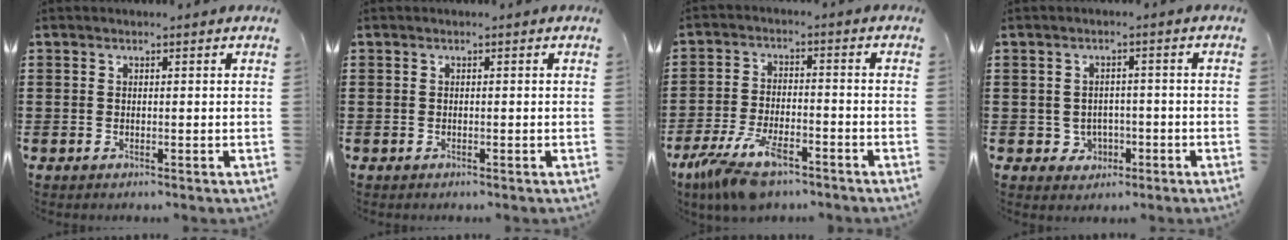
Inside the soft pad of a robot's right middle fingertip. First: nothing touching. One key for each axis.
{"total": 0.0}
{"total": 8.8, "fx": -5.9, "fy": 2.9, "fz": 5.8, "tx": -0.128, "ty": -0.003, "tz": -0.112}
{"total": 2.4, "fx": -0.9, "fy": 2.1, "fz": 0.8, "tx": -0.024, "ty": 0.004, "tz": -0.024}